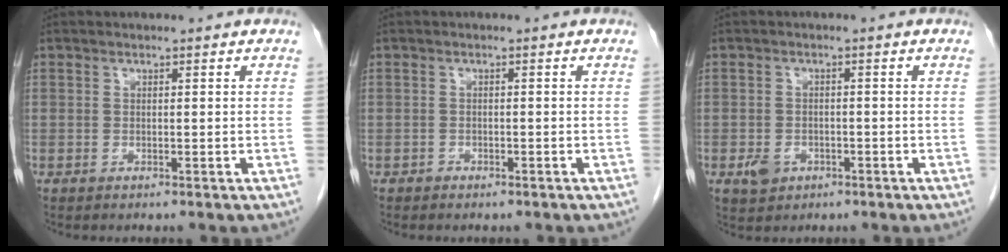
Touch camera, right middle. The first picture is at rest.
{"total": 0.9, "force": [-0.6, 0.6, 0.0], "torque": [-0.006, 0.004, -0.010]}
{"total": 3.1, "force": [-1.4, 2.4, 1.4], "torque": [-0.027, 0.003, -0.015]}